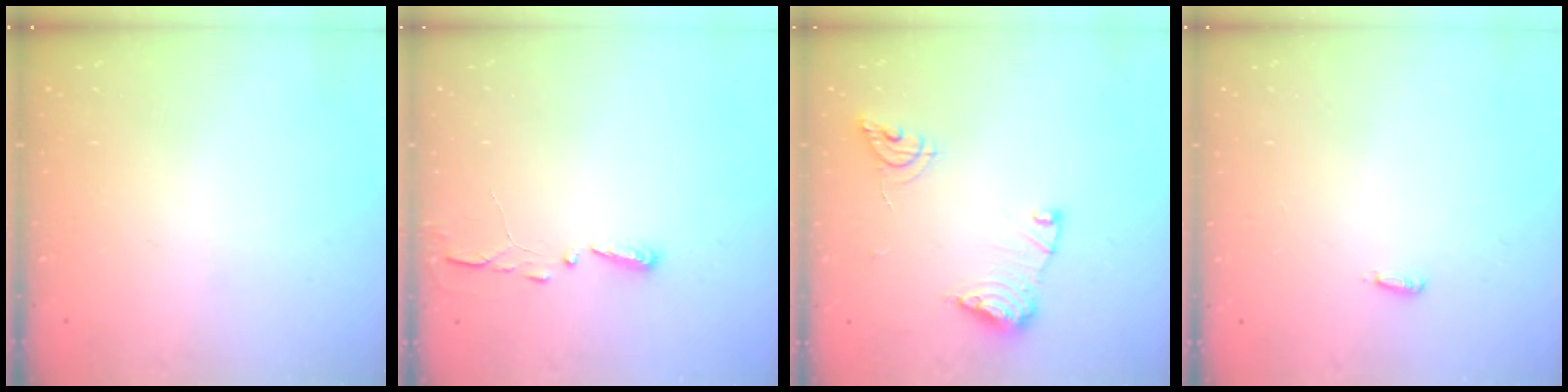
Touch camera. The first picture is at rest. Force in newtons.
{"total": 2.9, "press": 2.9, "slide": 0.4}
{"total": 11.5, "press": 11.4, "slide": 1.0}
{"total": 2.9, "press": 2.8, "slide": 0.9}